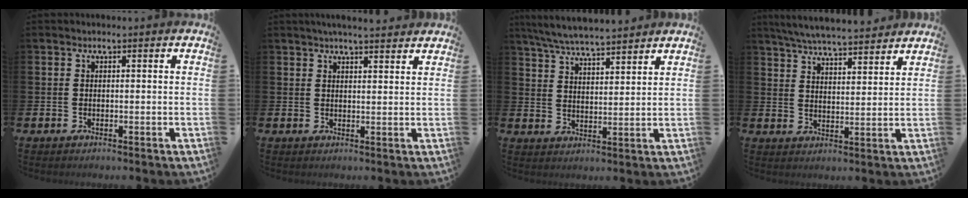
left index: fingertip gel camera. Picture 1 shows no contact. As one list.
[{"total": 3.4, "force": [3.3, 0.0, 0.9], "torque": [-0.025, -0.010, 0.060]}, {"total": 6.1, "force": [5.9, 0.3, 1.4], "torque": [-0.055, -0.026, 0.107]}, {"total": 6.1, "force": [5.9, 0.3, 1.3], "torque": [-0.052, -0.029, 0.108]}]